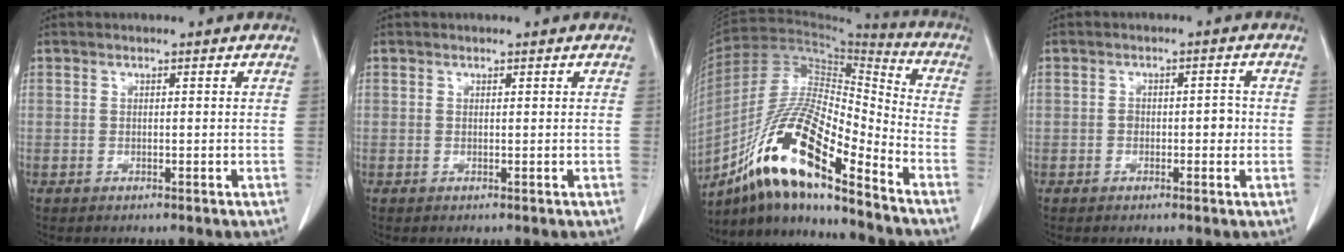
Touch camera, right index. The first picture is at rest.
{"total": 0.0}
{"total": 18.2, "force": [-11.8, 2.7, 13.6], "torque": [-0.259, -0.002, -0.211]}
{"total": 2.5, "force": [-0.3, 1.5, 2.0], "torque": [-0.021, 0.008, -0.003]}